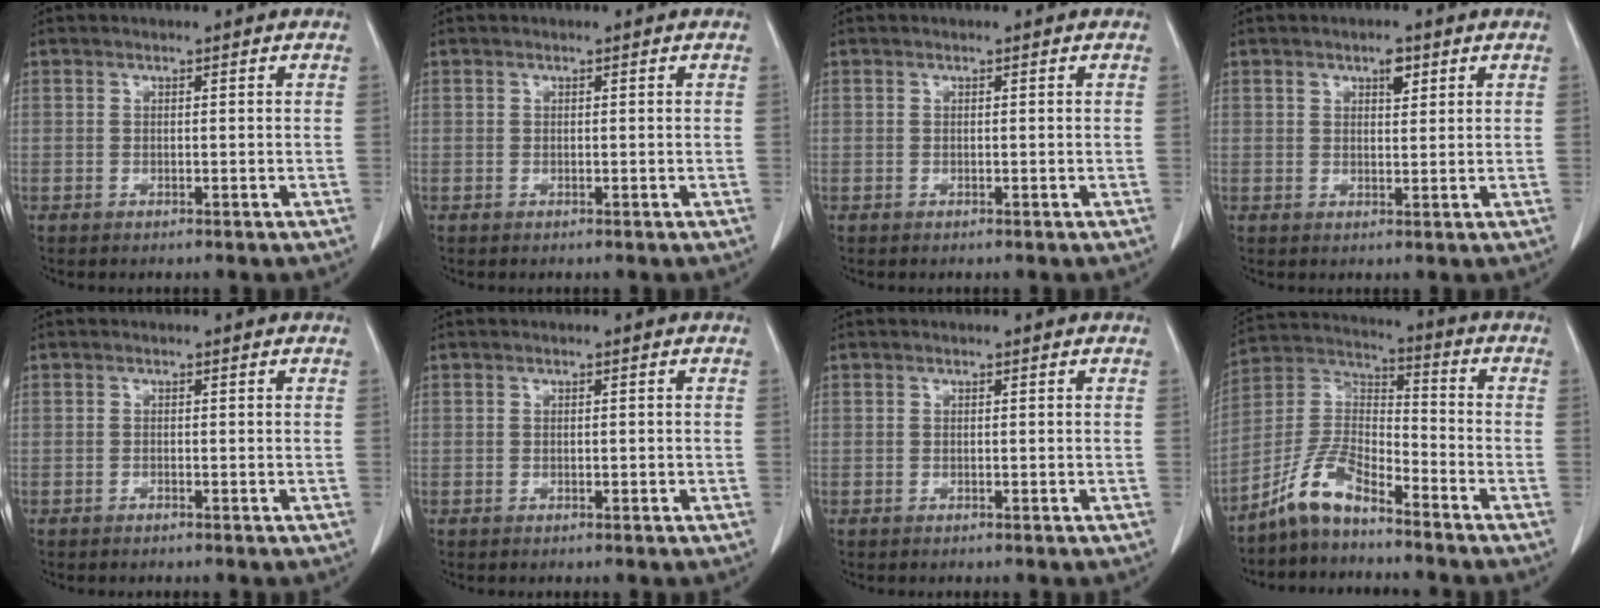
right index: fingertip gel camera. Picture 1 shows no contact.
{"total": 0.0}
{"total": 0.0}
{"total": 2.6, "force": [1.4, 1.1, 1.8], "torque": [-0.027, 0.001, 0.024]}
{"total": 0.0}
{"total": 0.6, "force": [-0.1, 0.3, 0.5], "torque": [-0.011, -0.001, 0.001]}
{"total": 0.0}
{"total": 8.9, "force": [-7.2, 2.6, 4.5], "torque": [-0.104, 0.021, -0.143]}